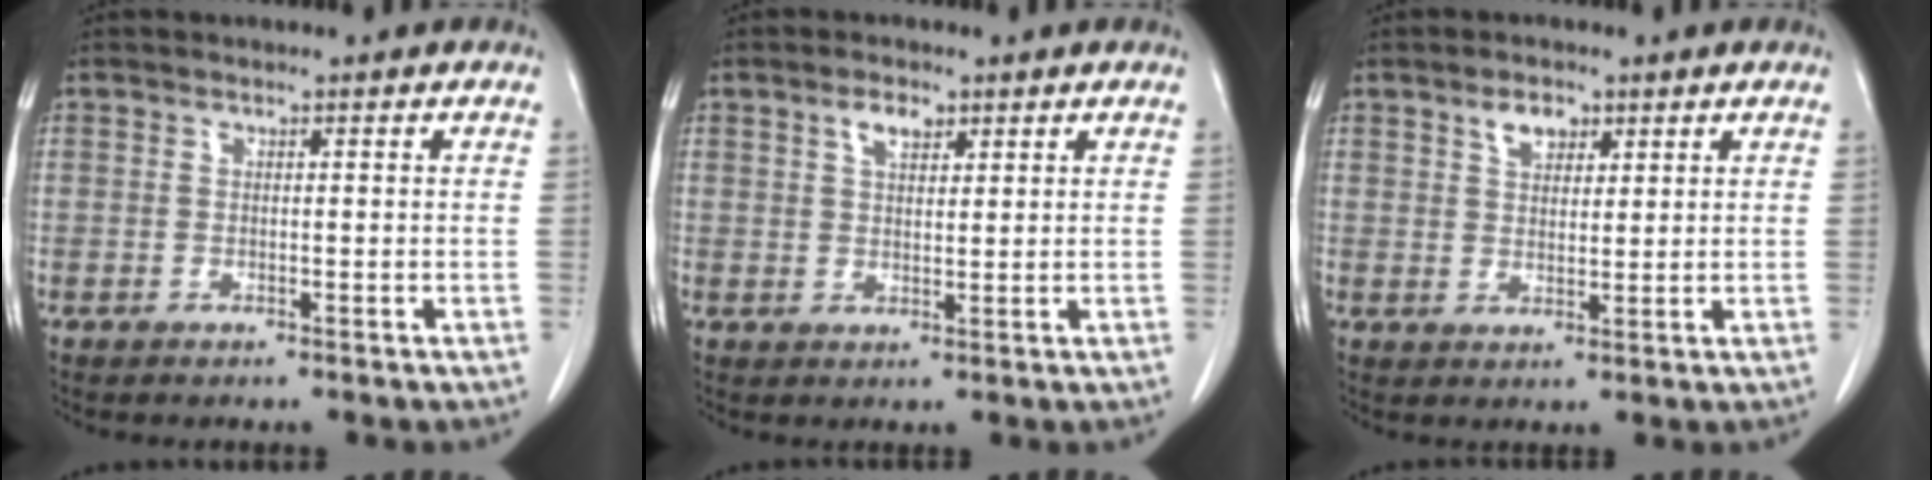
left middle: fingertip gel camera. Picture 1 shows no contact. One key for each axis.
{"total": 3.2, "fx": 1.9, "fy": 1.4, "fz": 2.2, "tx": -0.042, "ty": 0.004, "tz": 0.035}
{"total": 3.6, "fx": 2.1, "fy": 2.0, "fz": 2.1, "tx": -0.037, "ty": 0.006, "tz": 0.039}